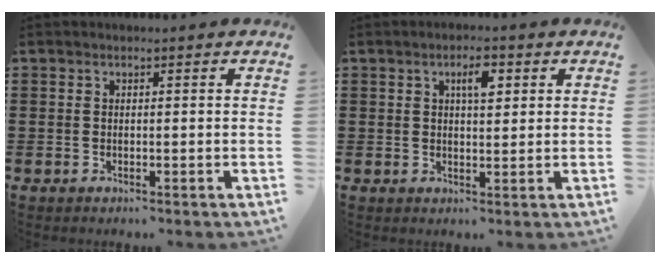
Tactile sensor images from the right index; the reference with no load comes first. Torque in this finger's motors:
{"motor_torque": [0.68, 0.00, 0.29, 0.05]}